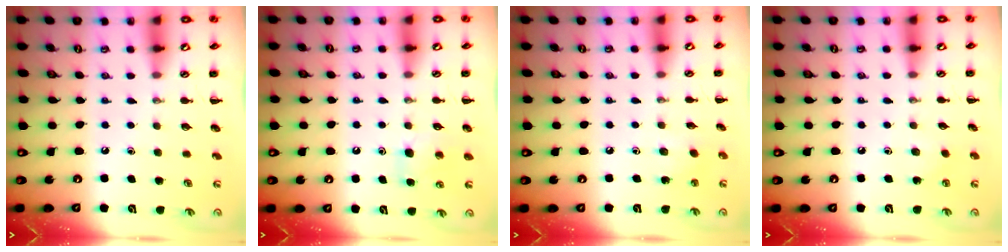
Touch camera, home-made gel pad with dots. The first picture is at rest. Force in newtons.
{"total": 7.7, "press": 7.5, "slide": 1.9}
{"total": 2.4, "press": 2.3, "slide": 0.7}
{"total": 2.8, "press": 2.7, "slide": 0.8}